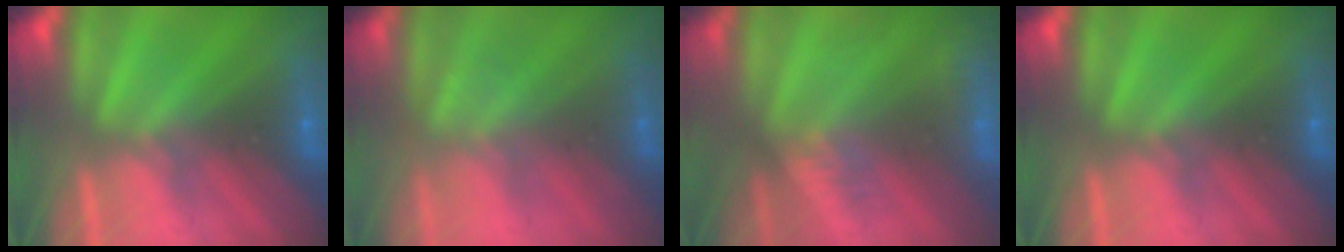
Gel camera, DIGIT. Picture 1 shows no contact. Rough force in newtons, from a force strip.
{"total": 2.6}
{"total": 3.3}
{"total": 0.0}